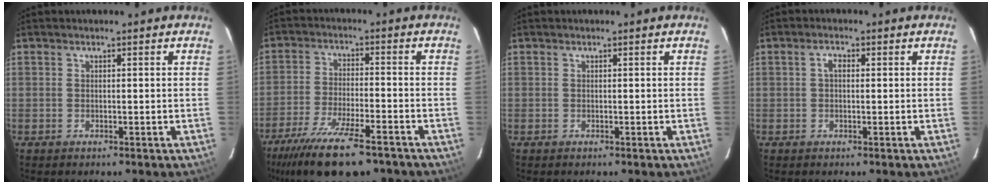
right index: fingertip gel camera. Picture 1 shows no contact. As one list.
[{"total": 16.7, "force": [-12.4, 4.4, 10.3], "torque": [-0.215, -0.045, -0.208]}, {"total": 0.0}, {"total": 1.7, "force": [0.3, 1.0, 1.4], "torque": [-0.027, 0.008, 0.003]}]